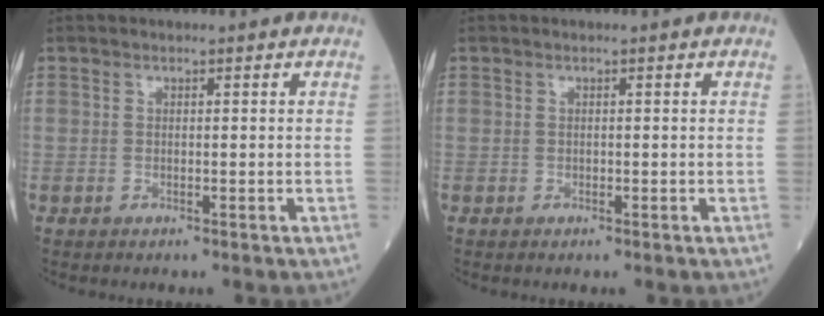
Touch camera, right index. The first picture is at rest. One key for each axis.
{"total": 0.0}